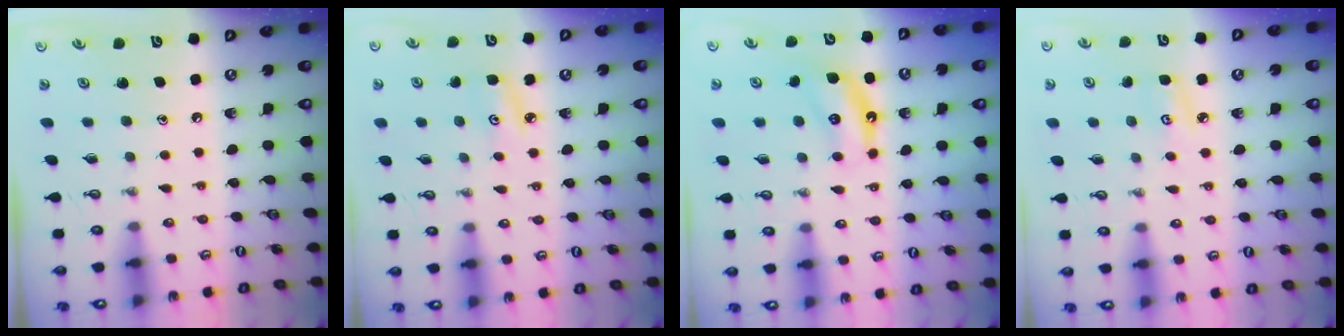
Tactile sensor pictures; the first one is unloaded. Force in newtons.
{"total": 4.5, "press": 4.4, "slide": 0.5}
{"total": 5.9, "press": 5.9, "slide": 0.9}
{"total": 4.7, "press": 4.6, "slide": 0.5}